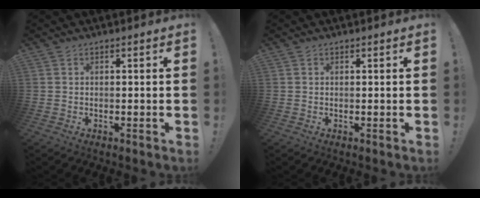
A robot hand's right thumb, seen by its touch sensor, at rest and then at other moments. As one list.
[{"total": 0.0}]